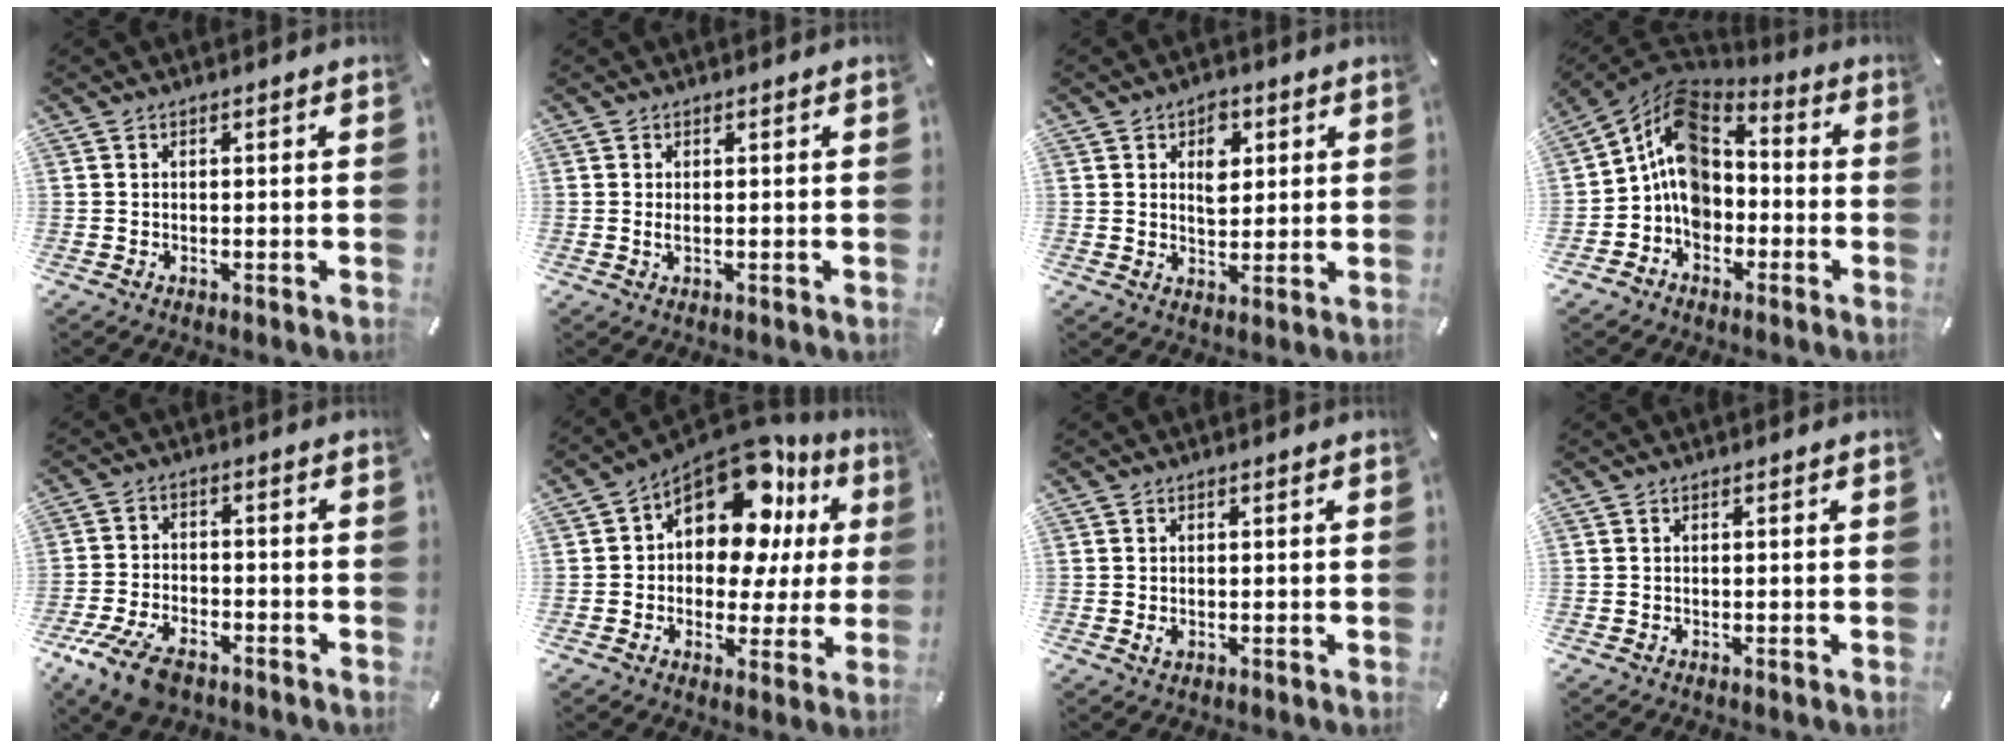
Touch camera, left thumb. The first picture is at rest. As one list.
[{"total": 1.3, "force": [0.1, 0.5, 1.2], "torque": [-0.024, 0.001, 0.001]}, {"total": 6.5, "force": [2.2, 4.7, 3.9], "torque": [-0.038, -0.009, 0.032]}, {"total": 11.7, "force": [-1.4, 9.8, 6.3], "torque": [-0.120, 0.014, -0.026]}, {"total": 9.5, "force": [-6.0, 5.0, 5.5], "torque": [-0.121, 0.024, -0.112]}, {"total": 15.5, "force": [8.2, 8.9, 9.6], "torque": [-0.158, -0.068, 0.144]}, {"total": 1.1, "force": [-0.1, 0.8, 0.8], "torque": [-0.015, 0.002, -0.002]}, {"total": 0.0}]